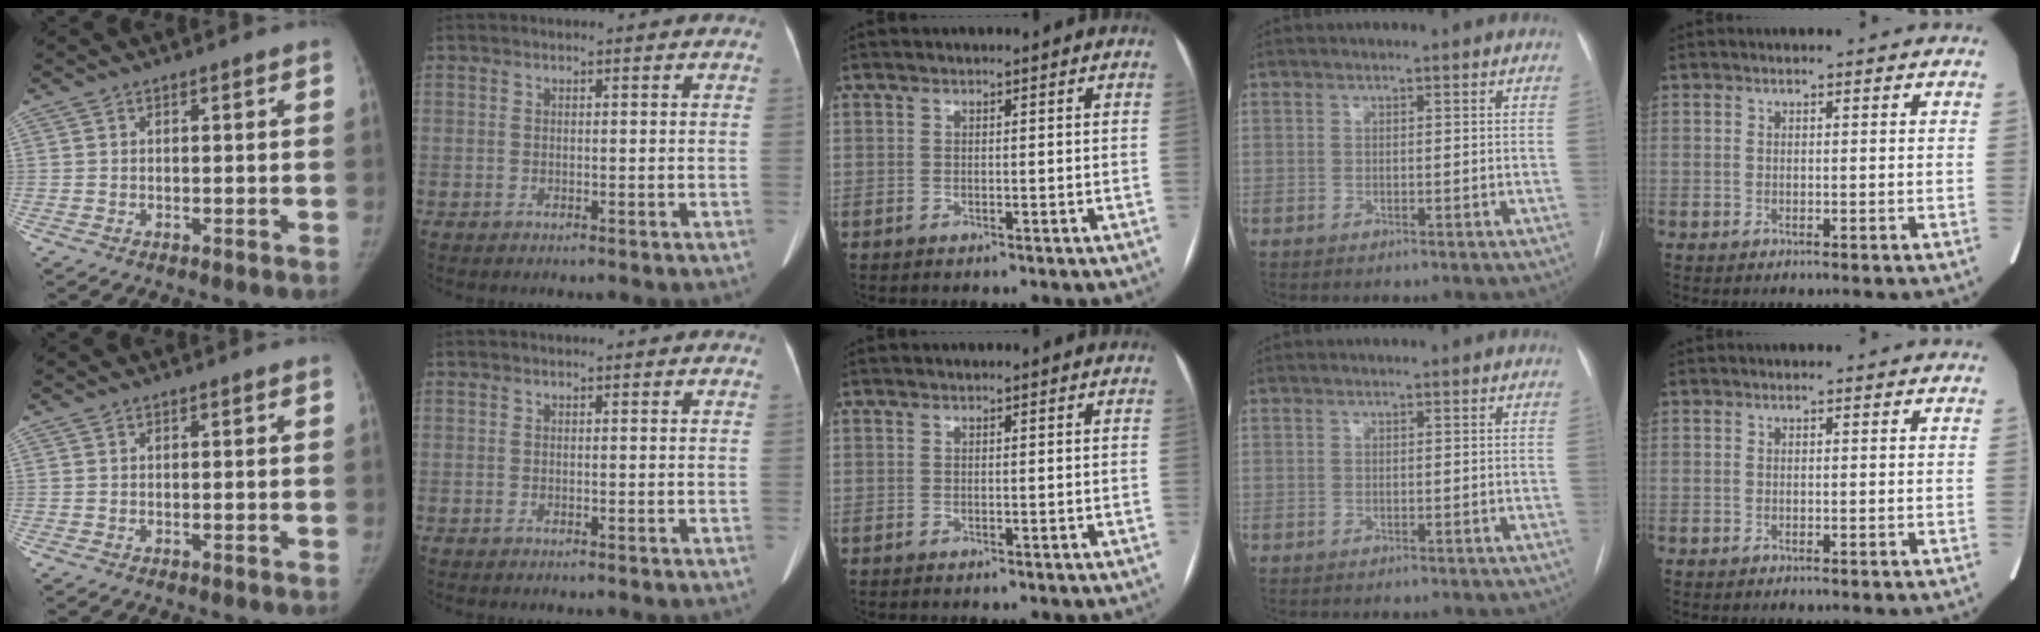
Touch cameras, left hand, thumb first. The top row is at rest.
{}